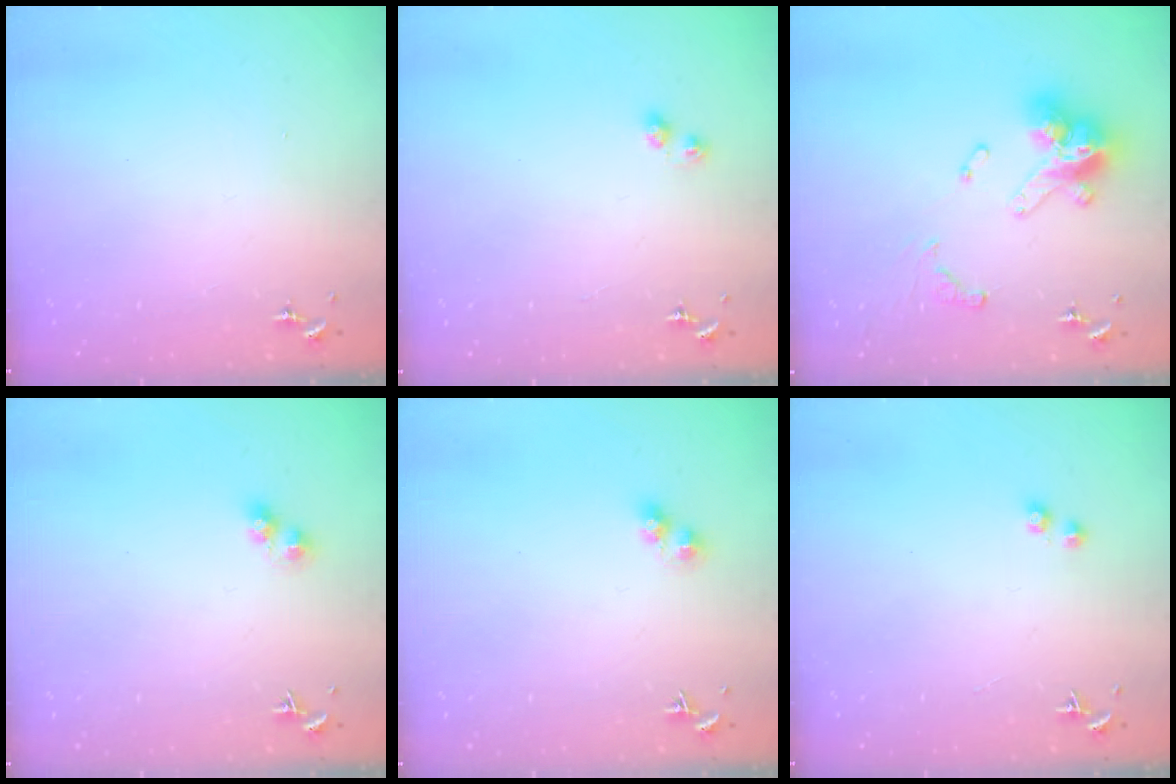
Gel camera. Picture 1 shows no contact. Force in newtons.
{"total": 3.0, "press": 3.0, "slide": 0.4}
{"total": 17.9, "press": 17.8, "slide": 1.9}
{"total": 3.6, "press": 3.6, "slide": 0.5}
{"total": 3.6, "press": 3.6, "slide": 0.5}
{"total": 2.7, "press": 2.6, "slide": 0.9}